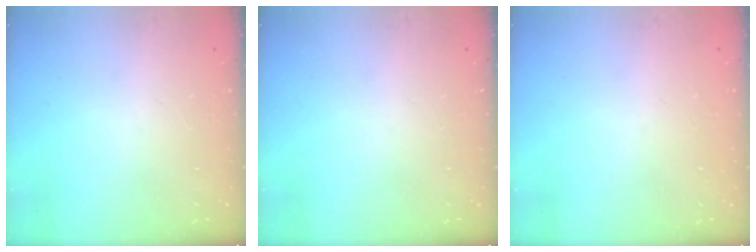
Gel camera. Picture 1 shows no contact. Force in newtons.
{"total": 0.0}
{"total": 1.7, "press": 1.6, "slide": 0.8}